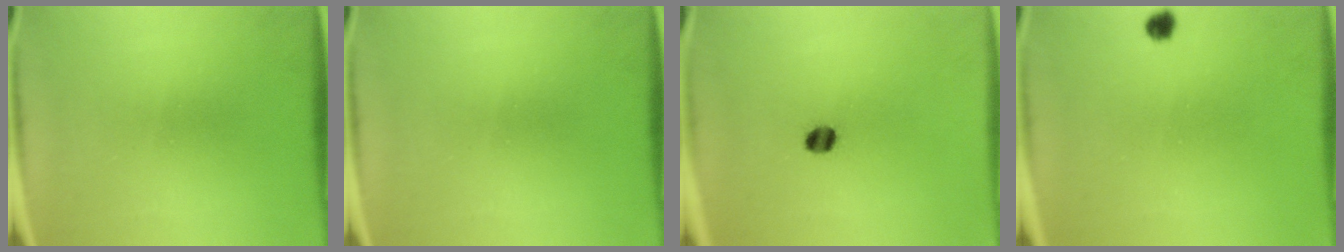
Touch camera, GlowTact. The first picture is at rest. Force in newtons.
{"total": 0.0}
{"total": 2.8}
{"total": 1.8}